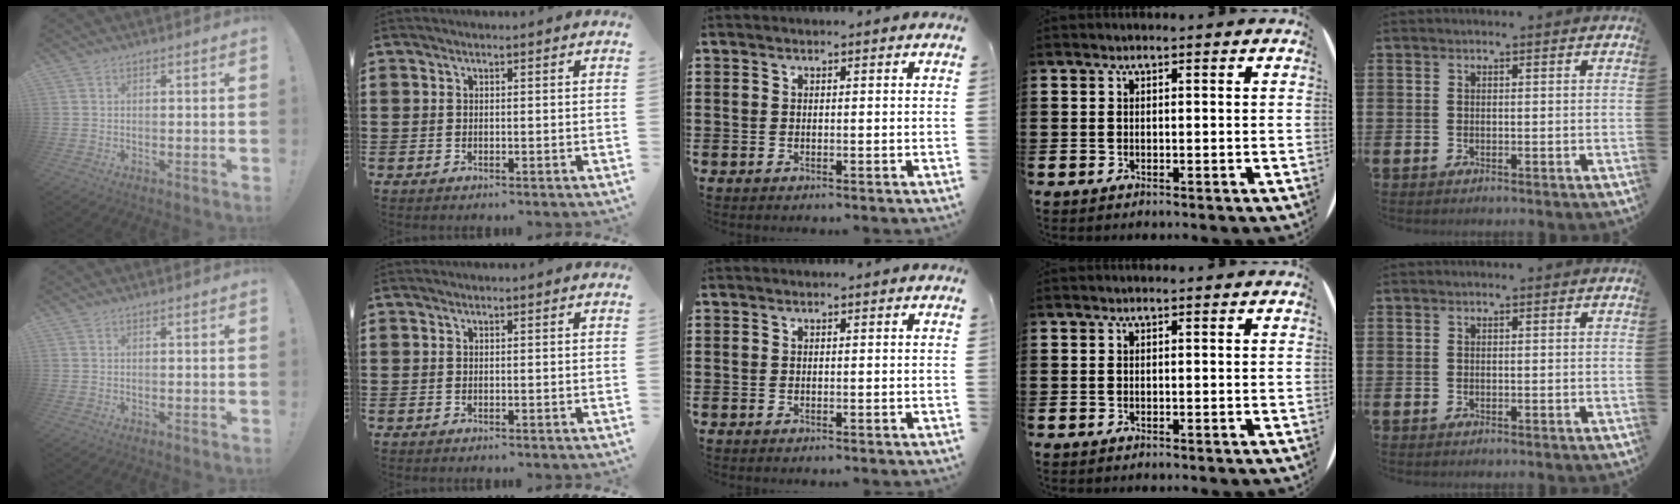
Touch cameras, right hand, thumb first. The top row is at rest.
{}